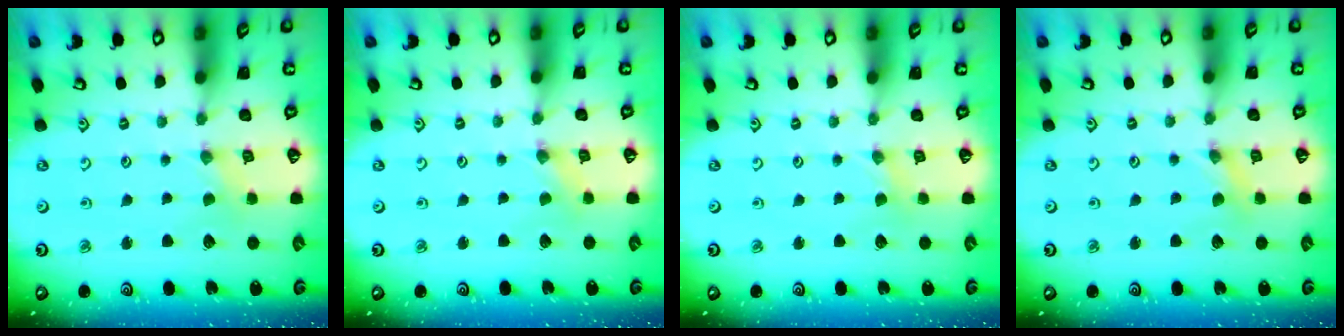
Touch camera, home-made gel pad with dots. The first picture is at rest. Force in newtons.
{"total": 0.0}
{"total": 1.1, "press": 1.1, "slide": 0.4}
{"total": 1.3, "press": 1.3, "slide": 0.3}